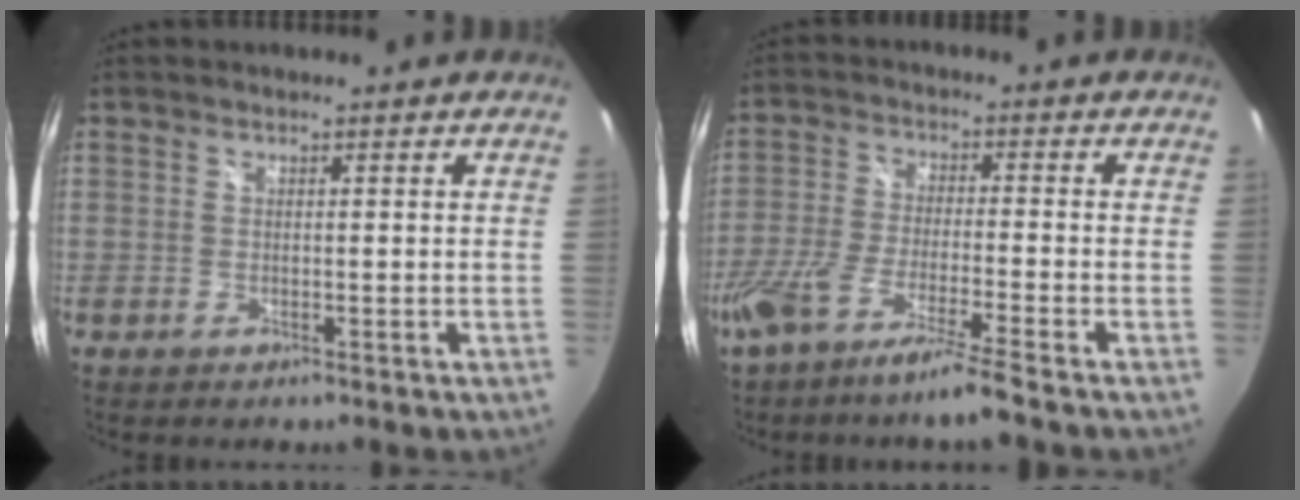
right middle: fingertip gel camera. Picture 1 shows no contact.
{"total": 10.5, "force": [-7.9, -0.4, 6.9], "torque": [-0.146, -0.029, -0.144]}